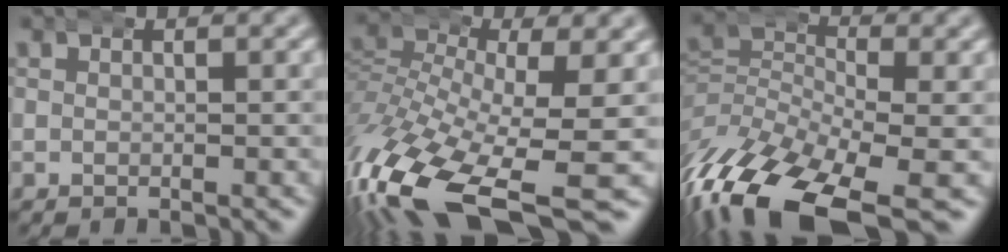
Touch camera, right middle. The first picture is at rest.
{"total": 10.6, "force": [-5.2, 4.5, 8.0], "torque": [-0.195, -0.054, -0.059]}
{"total": 9.8, "force": [-5.0, 5.1, 6.8], "torque": [-0.147, -0.034, -0.070]}